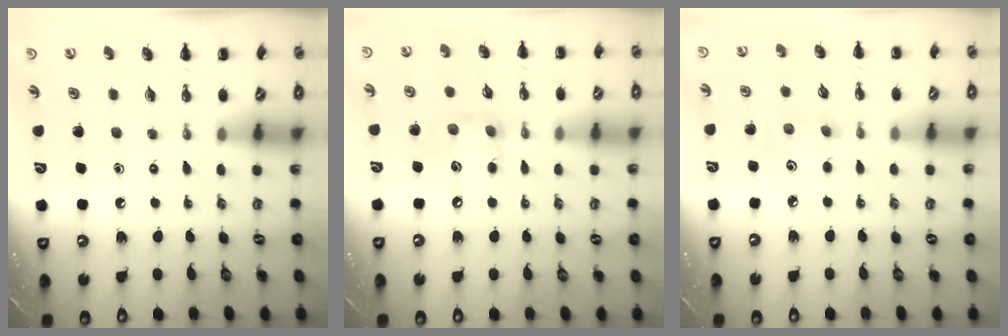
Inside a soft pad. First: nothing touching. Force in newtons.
{"total": 8.4, "press": 8.3, "slide": 0.9}
{"total": 3.5, "press": 3.3, "slide": 0.9}